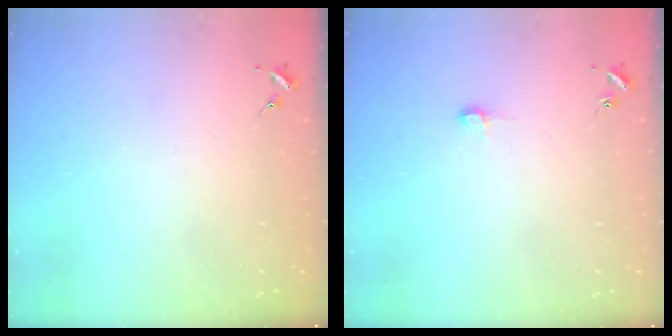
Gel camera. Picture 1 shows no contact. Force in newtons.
{"total": 4.1, "press": 4.1, "slide": 0.4}